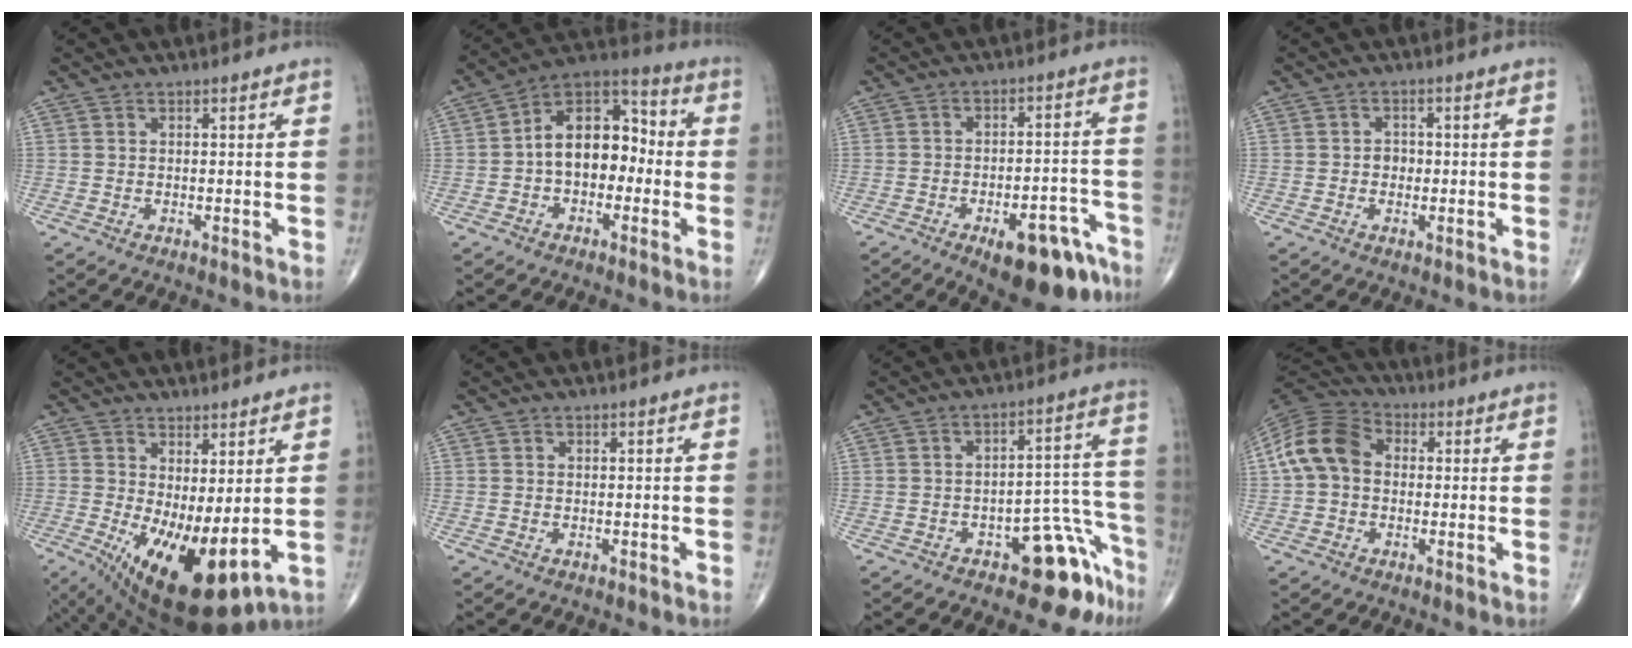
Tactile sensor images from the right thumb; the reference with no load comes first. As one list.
[{"total": 13.3, "force": [-1.2, 8.8, 10.0], "torque": [-0.125, 0.048, -0.037]}, {"total": 14.3, "force": [-8.8, 5.7, 9.7], "torque": [-0.098, 0.063, -0.117]}, {"total": 2.4, "force": [-0.3, 2.0, 1.3], "torque": [-0.007, 0.006, -0.007]}, {"total": 14.2, "force": [-1.2, 5.4, 13.1], "torque": [-0.224, -0.028, 0.004]}, {"total": 0.0}, {"total": 12.7, "force": [-8.6, 5.8, 7.3], "torque": [-0.022, 0.120, -0.121]}, {"total": 11.3, "force": [0.7, 8.8, 7.1], "torque": [-0.131, 0.032, -0.002]}]